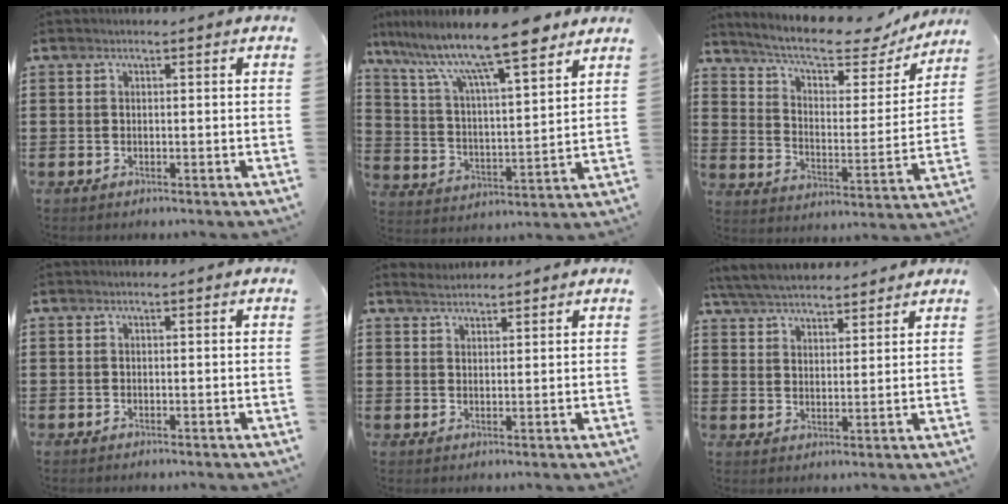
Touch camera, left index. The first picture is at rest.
{"total": 13.0, "force": [10.6, 1.4, 7.4], "torque": [-0.172, -0.053, 0.177]}
{"total": 9.0, "force": [7.5, 1.7, 4.7], "torque": [-0.105, -0.044, 0.123]}
{"total": 0.0}
{"total": 2.1, "force": [2.1, 0.4, 0.3], "torque": [-0.011, 0.004, 0.041]}
{"total": 5.6, "force": [5.3, 1.0, 1.3], "torque": [-0.044, -0.014, 0.099]}